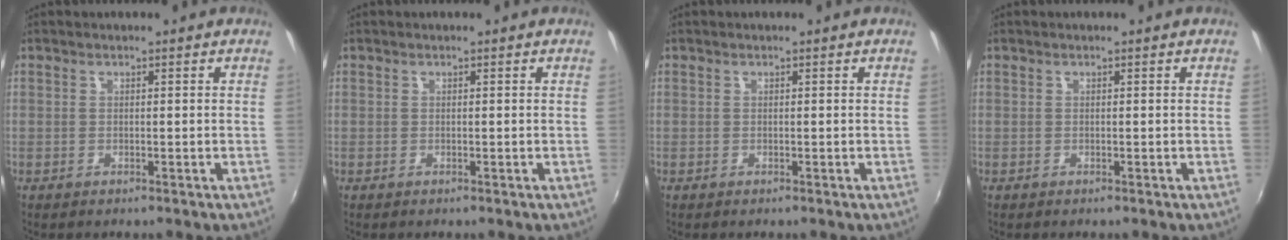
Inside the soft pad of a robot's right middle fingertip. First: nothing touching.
{"total": 0.0}
{"total": 0.0}
{"total": 0.0}